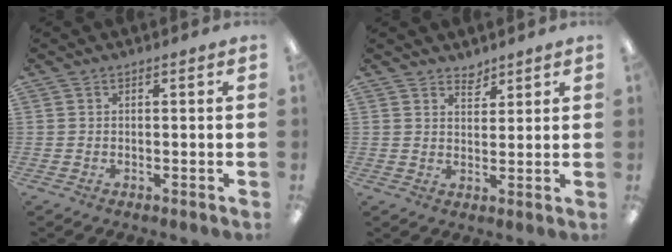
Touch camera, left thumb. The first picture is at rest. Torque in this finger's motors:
{"motor_torque": [-0.18, -0.10, -0.26, 0.17, -0.01]}